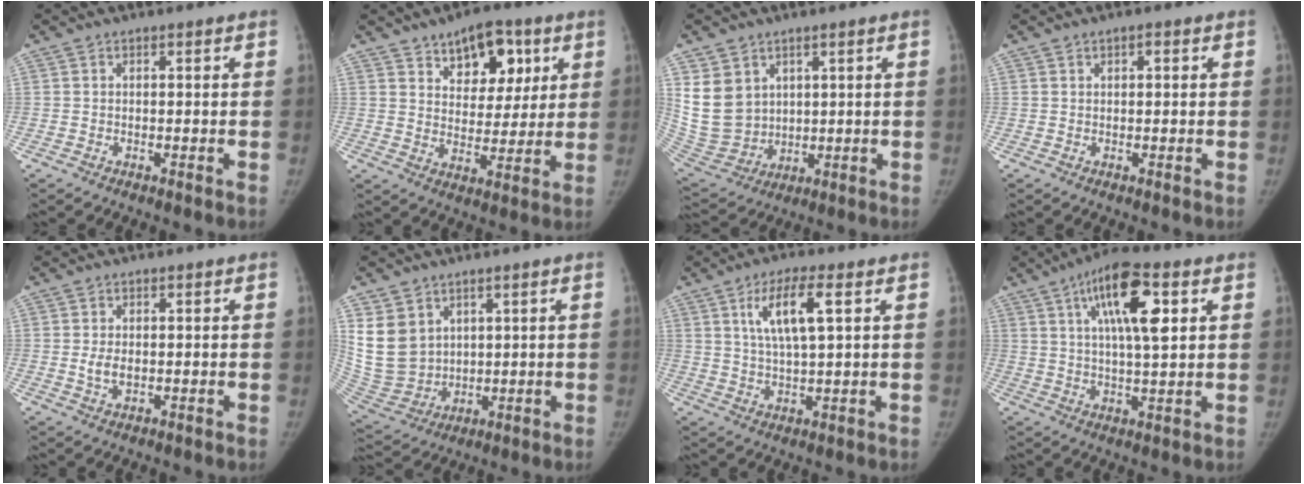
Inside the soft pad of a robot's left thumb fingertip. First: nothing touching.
{"total": 12.3, "force": [6.3, 7.4, 7.6], "torque": [-0.063, -0.027, 0.096]}
{"total": 12.6, "force": [4.3, 10.2, 6.0], "torque": [-0.099, -0.021, 0.114]}
{"total": 1.1, "force": [0.4, 0.7, 0.8], "torque": [-0.008, 0.001, 0.006]}
{"total": 3.0, "force": [-0.1, 1.9, 2.3], "torque": [-0.042, -0.004, 0.001]}
{"total": 13.0, "force": [4.8, 10.3, 6.4], "torque": [-0.111, -0.021, 0.124]}
{"total": 8.9, "force": [3.2, 2.3, 8.0], "torque": [-0.155, -0.007, 0.063]}
{"total": 14.1, "force": [5.2, 4.4, 12.3], "torque": [-0.199, -0.004, 0.080]}